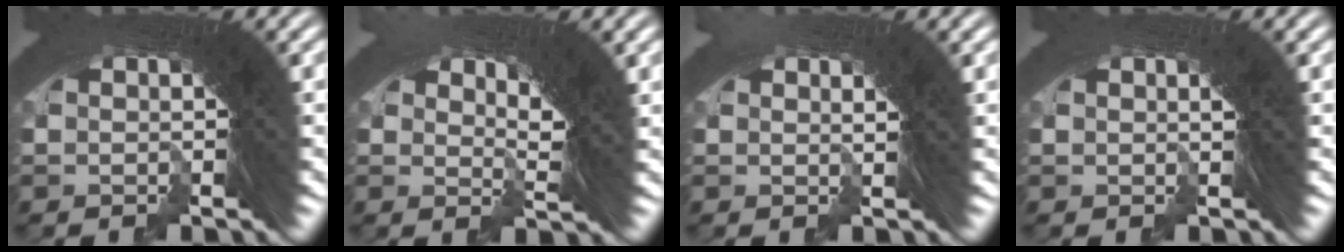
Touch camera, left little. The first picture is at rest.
{"total": 2.5, "force": [-0.4, 1.1, 2.2], "torque": [-0.049, -0.032, 0.004]}
{"total": 1.6, "force": [-1.4, 0.8, -0.3], "torque": [-0.016, -0.024, -0.018]}
{"total": 0.0}